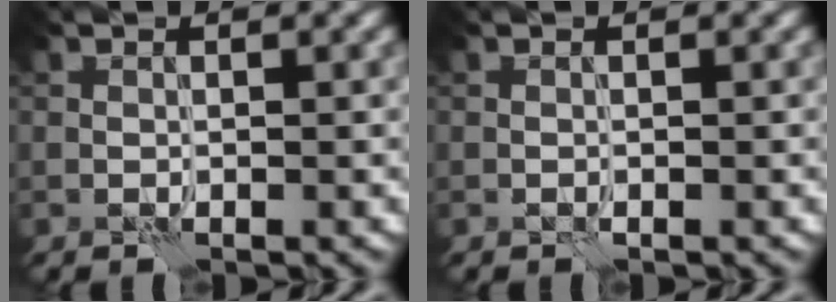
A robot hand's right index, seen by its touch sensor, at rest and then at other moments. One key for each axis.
{"total": 0.0}